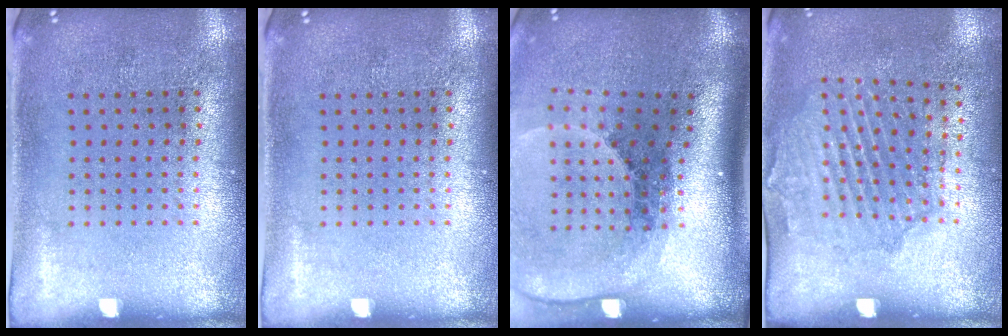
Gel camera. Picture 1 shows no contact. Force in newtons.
{"total": 0.0}
{"total": 2.8, "press": 1.9, "slide": 2.0}
{"total": 1.6, "press": 1.4, "slide": 0.7}